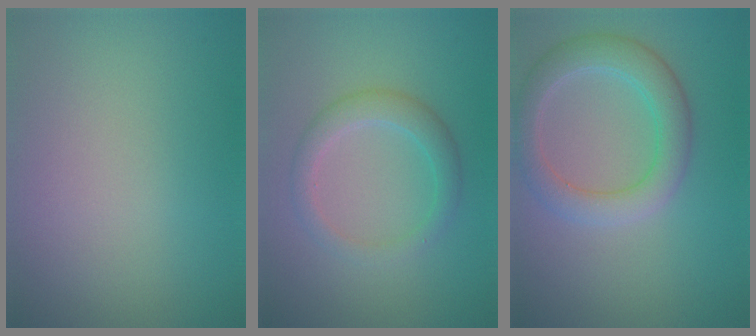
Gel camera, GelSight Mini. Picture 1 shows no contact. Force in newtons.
{"total": 2.7, "press": 2.7, "slide": 0.1}
{"total": 4.4, "press": 4.4, "slide": 0.3}